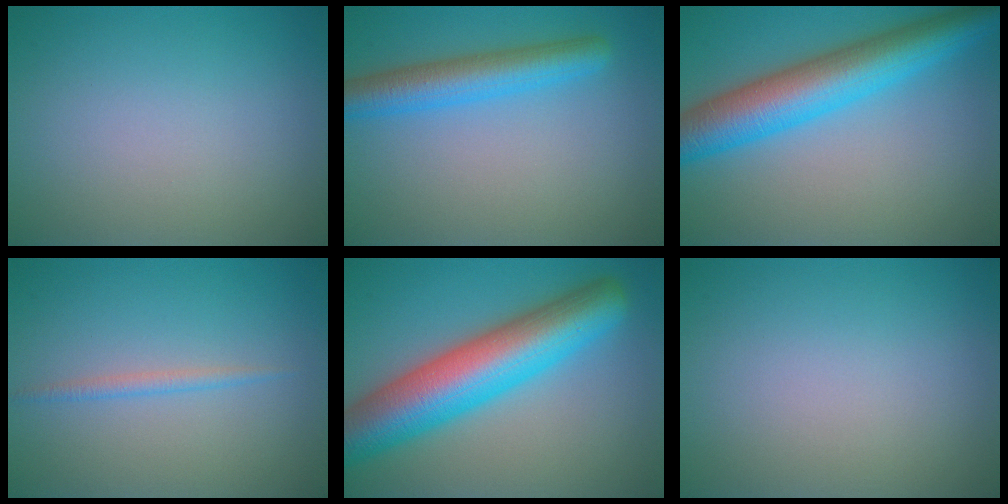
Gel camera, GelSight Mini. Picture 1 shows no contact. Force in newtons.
{"total": 4.8, "press": 4.8, "slide": 0.2}
{"total": 8.5, "press": 8.5, "slide": 0.1}
{"total": 1.1, "press": 1.1, "slide": 0.1}
{"total": 10.7, "press": 10.7, "slide": 0.2}
{"total": 0.0}